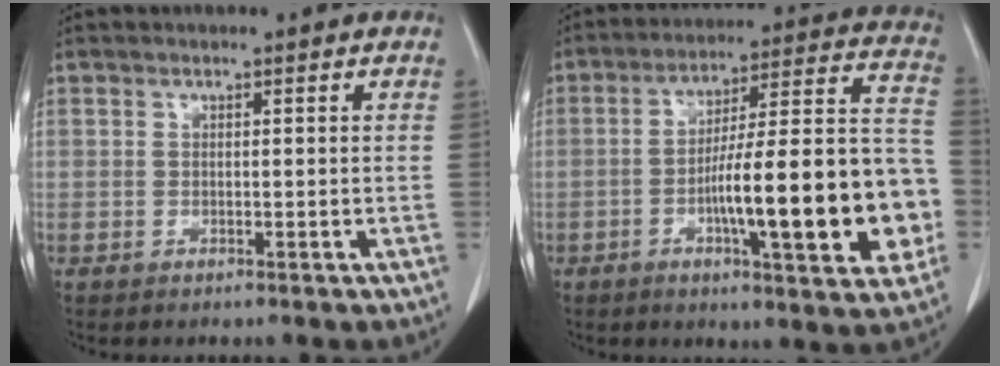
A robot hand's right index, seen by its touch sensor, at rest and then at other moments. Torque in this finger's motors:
{"motor_torque": [1.37, -0.76, 0.55, 0.21]}